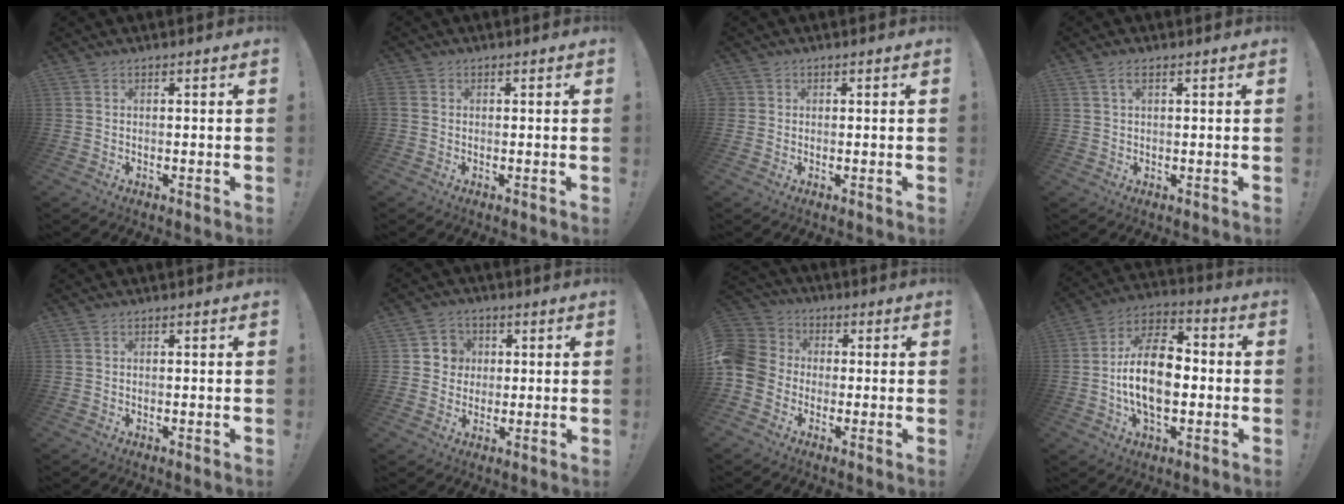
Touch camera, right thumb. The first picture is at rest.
{"total": 0.9, "force": [0.1, 0.8, 0.4], "torque": [-0.008, 0.004, 0.004]}
{"total": 1.3, "force": [0.3, 1.2, 0.2], "torque": [0.004, -0.003, 0.005]}
{"total": 2.6, "force": [1.1, 1.1, 2.0], "torque": [-0.039, 0.003, 0.019]}
{"total": 0.0}
{"total": 6.3, "force": [0.9, 6.1, 1.0], "torque": [-0.007, -0.007, 0.017]}
{"total": 10.1, "force": [-2.5, 8.6, 4.6], "torque": [-0.108, 0.023, -0.043]}
{"total": 17.5, "force": [-2.7, 10.1, 14.0], "torque": [-0.264, 0.018, -0.050]}